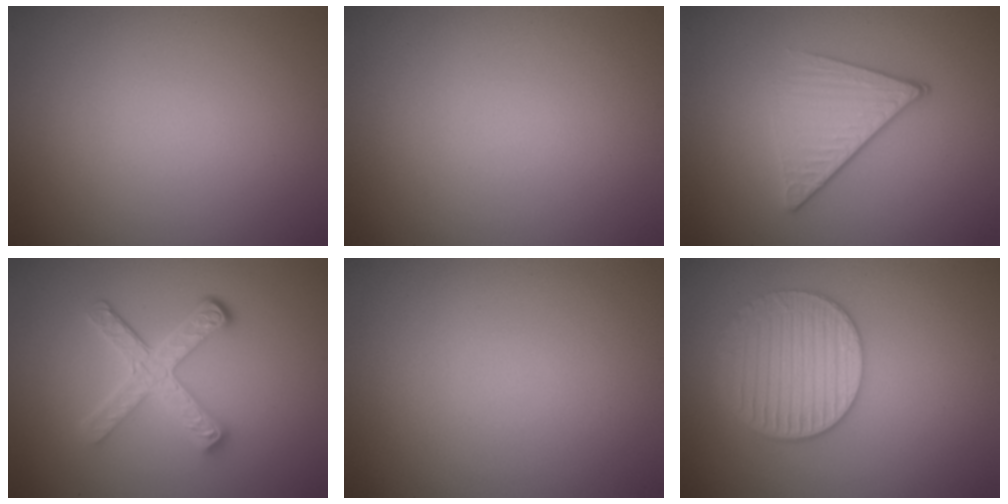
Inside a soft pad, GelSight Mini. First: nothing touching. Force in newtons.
{"total": 0.0}
{"total": 4.2, "press": 2.9, "slide": 3.0}
{"total": 4.5, "press": 3.3, "slide": 3.0}
{"total": 0.0}
{"total": 4.1, "press": 3.8, "slide": 1.4}